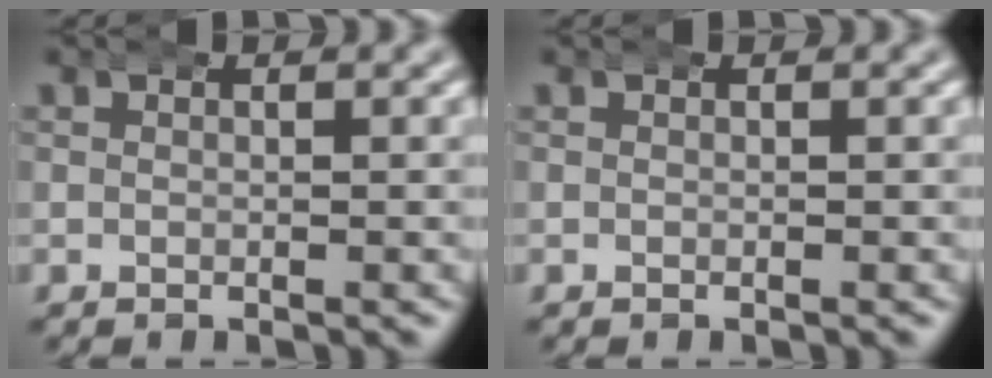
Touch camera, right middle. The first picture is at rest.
{"total": 0.0}